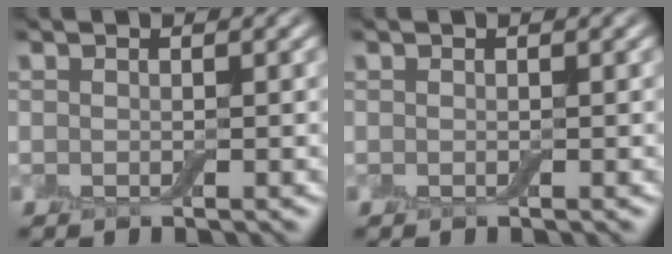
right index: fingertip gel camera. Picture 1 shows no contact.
{"total": 0.0}